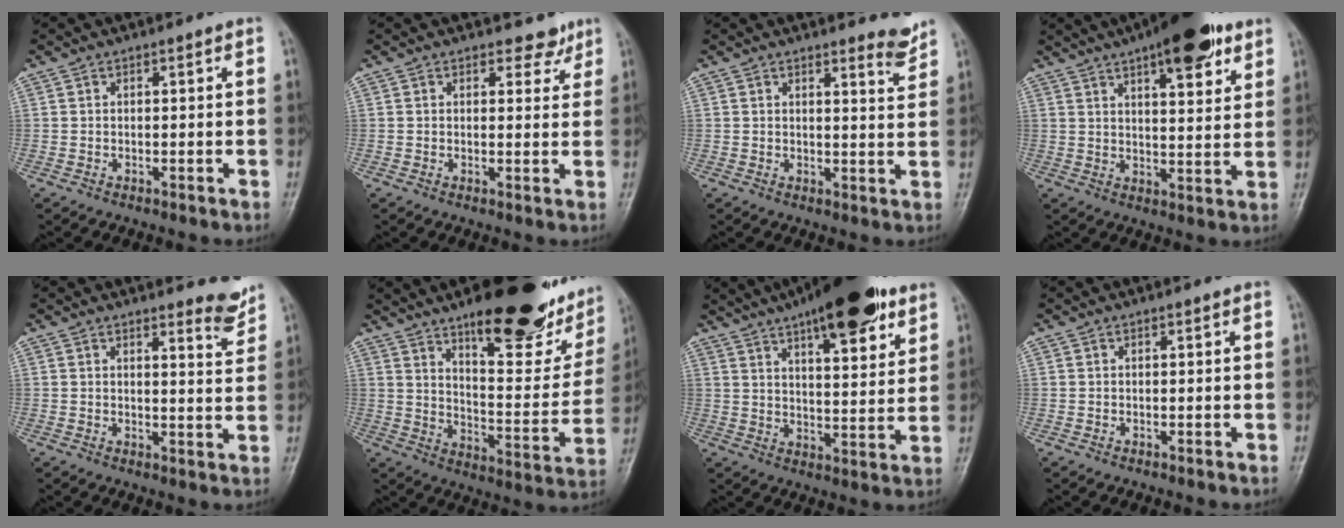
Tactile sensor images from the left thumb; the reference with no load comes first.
{"total": 2.4, "force": [1.9, 1.3, 0.5], "torque": [0.015, -0.011, 0.021]}
{"total": 3.2, "force": [3.0, 0.4, 1.1], "torque": [-0.010, -0.034, 0.035]}
{"total": 15.0, "force": [8.9, 5.1, 10.9], "torque": [-0.126, -0.030, 0.127]}
{"total": 3.9, "force": [3.6, 0.7, 1.3], "torque": [-0.009, -0.040, 0.041]}
{"total": 26.1, "force": [17.2, 8.4, 17.8], "torque": [-0.196, -0.077, 0.248]}
{"total": 19.8, "force": [12.1, 6.4, 14.2], "torque": [-0.190, -0.033, 0.184]}
{"total": 0.0}